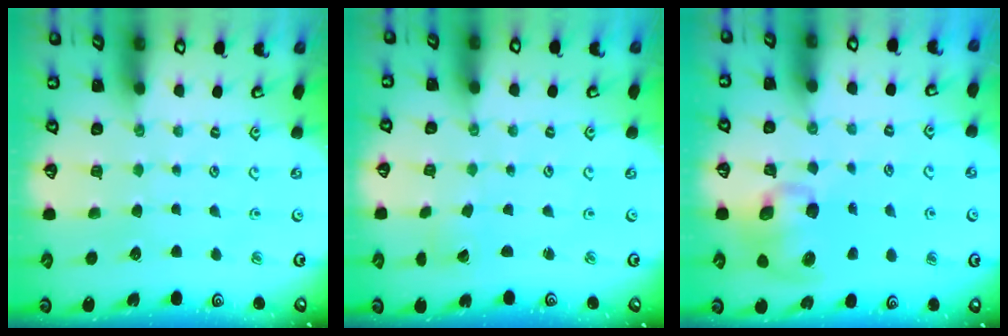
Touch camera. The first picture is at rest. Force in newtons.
{"total": 0.5, "press": 0.5, "slide": 0.1}
{"total": 10.0, "press": 9.8, "slide": 1.6}